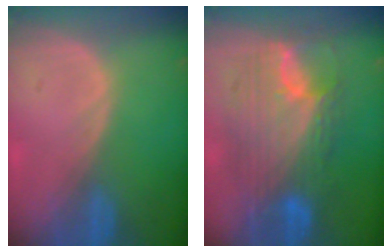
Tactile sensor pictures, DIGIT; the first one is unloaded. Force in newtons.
{"total": 11.4, "press": 11.3, "slide": 0.9}